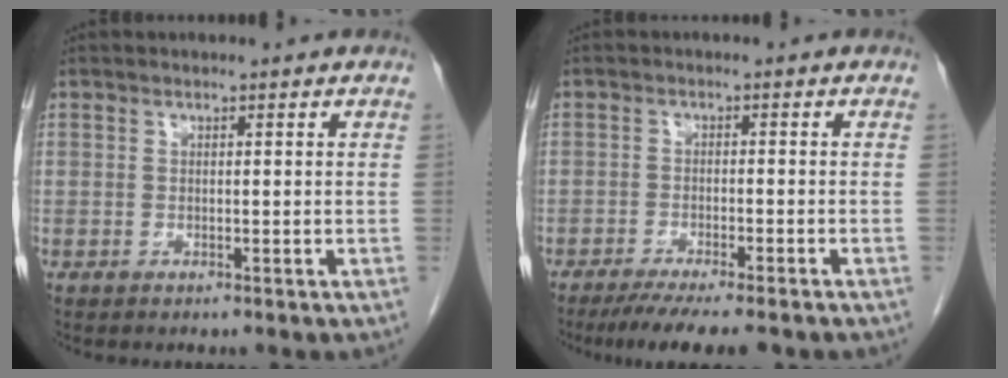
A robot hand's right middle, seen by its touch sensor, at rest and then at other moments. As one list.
[{"total": 9.3, "force": [-7.5, 1.0, 5.2], "torque": [-0.070, -0.017, -0.114]}]